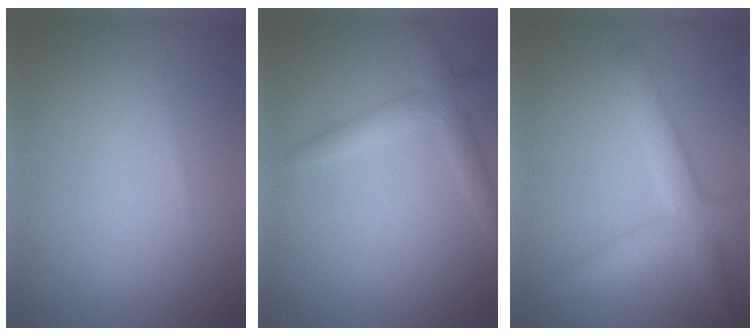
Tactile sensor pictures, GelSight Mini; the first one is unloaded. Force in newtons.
{"total": 2.8, "press": 2.8, "slide": 0.2}
{"total": 4.0, "press": 4.0, "slide": 0.3}